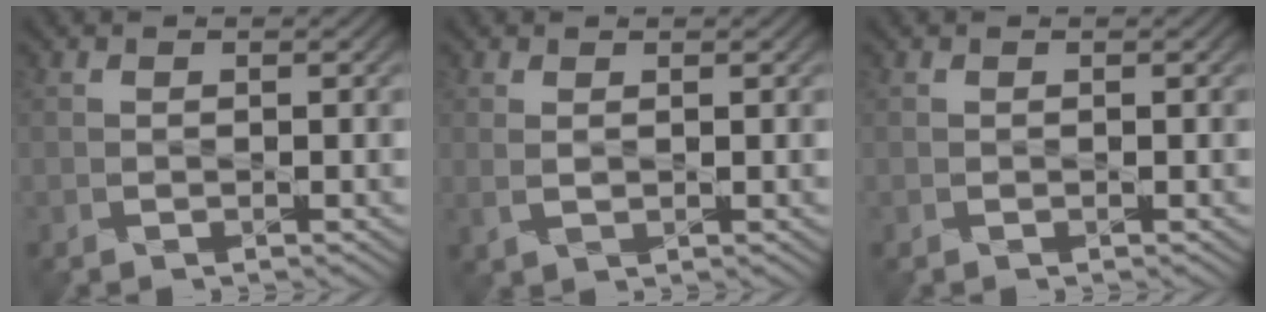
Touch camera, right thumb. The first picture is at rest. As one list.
[{"total": 1.2, "force": [0.6, 0.5, 0.9], "torque": [-0.028, -0.003, 0.016]}, {"total": 0.0}]